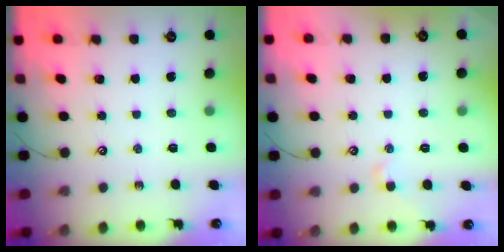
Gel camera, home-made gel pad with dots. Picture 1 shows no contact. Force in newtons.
{"total": 0.6, "press": 0.3, "slide": 0.5}